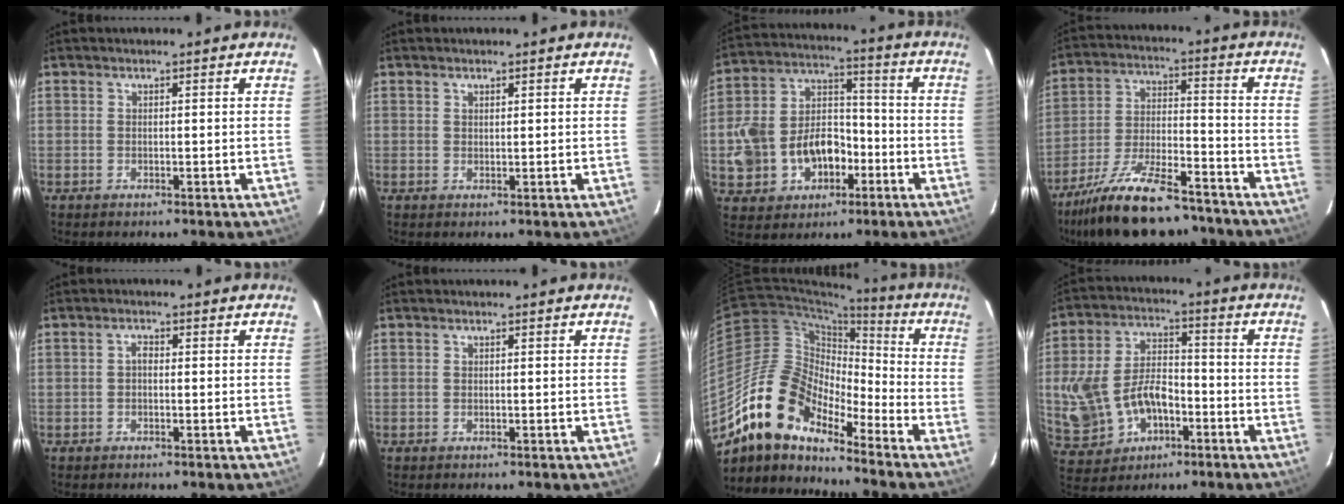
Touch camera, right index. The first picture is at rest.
{"total": 0.7, "force": [0.7, 0.3, 0.2], "torque": [-0.004, 0.001, 0.012]}
{"total": 16.1, "force": [-4.9, 12.6, 8.8], "torque": [-0.215, 0.041, -0.060]}
{"total": 20.6, "force": [-16.7, 6.2, 10.4], "torque": [-0.199, -0.021, -0.265]}
{"total": 1.0, "force": [-0.3, 0.7, 0.7], "torque": [-0.013, 0.006, -0.006]}
{"total": 0.0}
{"total": 15.5, "force": [-12.4, 6.0, 7.1], "torque": [-0.124, 0.007, -0.243]}
{"total": 15.6, "force": [-4.4, 10.8, 10.3], "torque": [-0.242, 0.015, -0.054]}